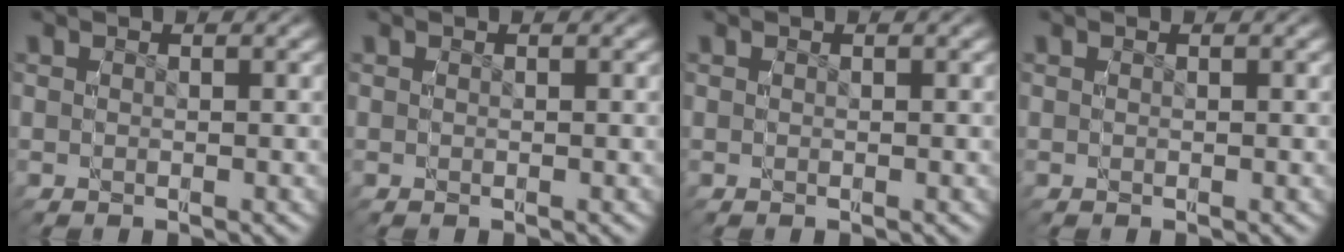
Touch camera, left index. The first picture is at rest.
{"total": 0.0}
{"total": 0.0}
{"total": 0.0}